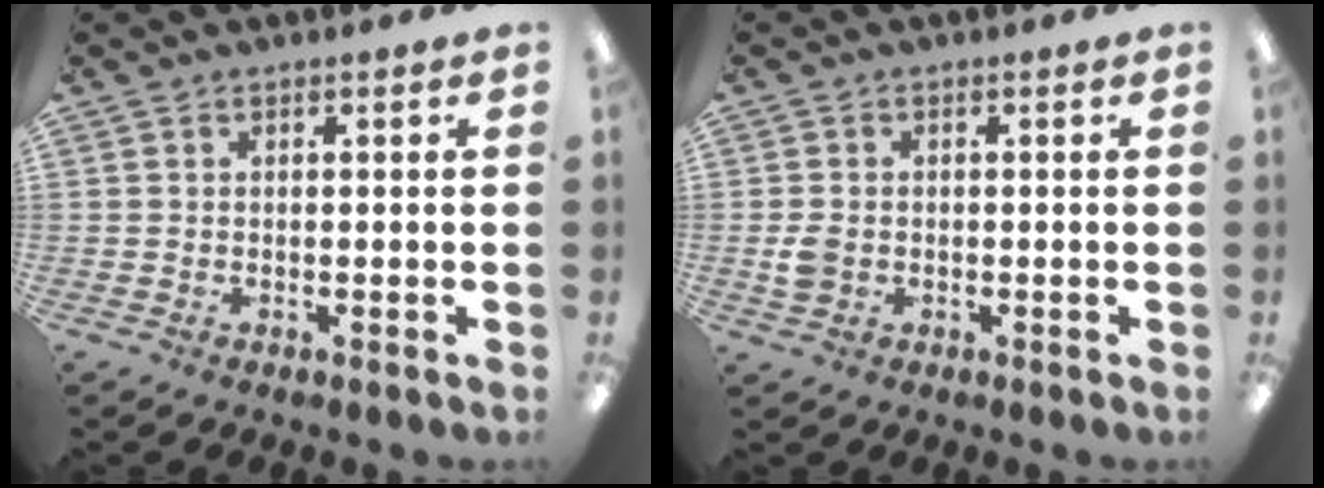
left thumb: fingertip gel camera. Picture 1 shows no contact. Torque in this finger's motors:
{"motor_torque": [-0.06, 0.07, 0.03, -0.04, 0.01]}